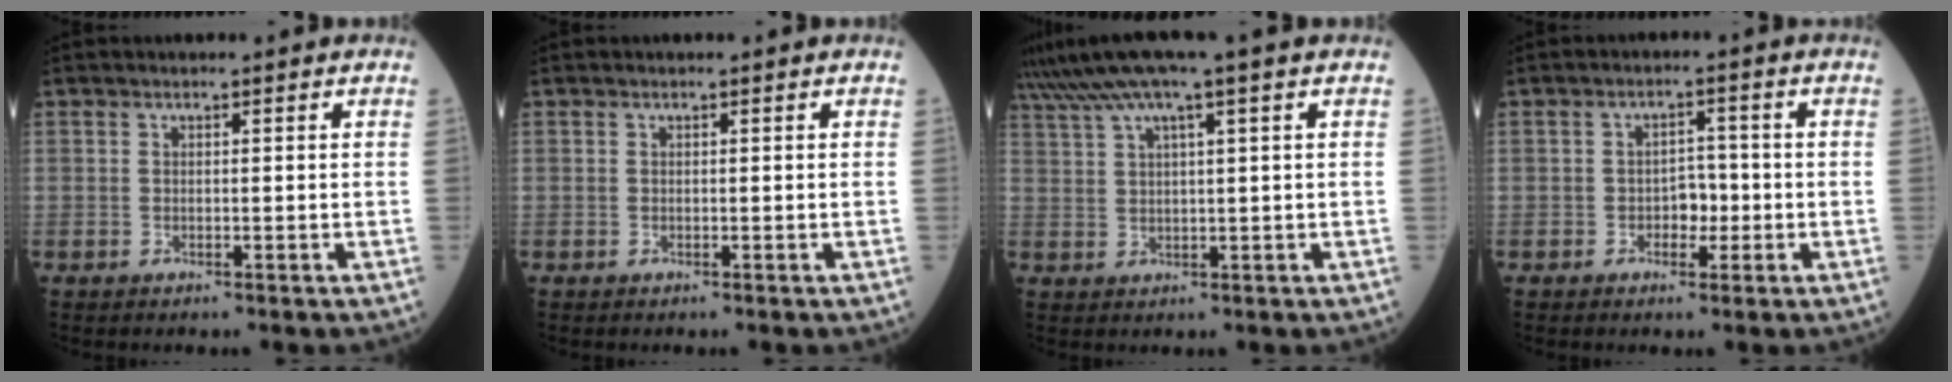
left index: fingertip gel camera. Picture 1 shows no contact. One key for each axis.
{"total": 0.0}
{"total": 8.8, "fx": 5.9, "fy": -0.3, "fz": 6.6, "tx": -0.125, "ty": 0.039, "tz": 0.106}
{"total": 3.2, "fx": -1.0, "fy": 2.0, "fz": 2.2, "tx": -0.030, "ty": 0.007, "tz": -0.017}